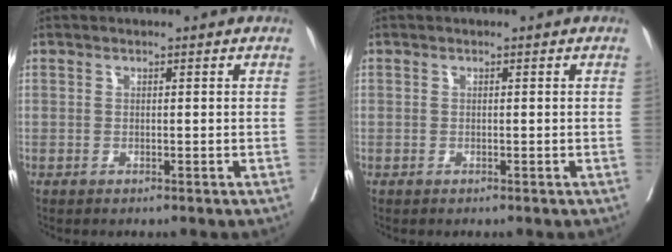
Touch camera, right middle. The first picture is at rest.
{"total": 0.0}